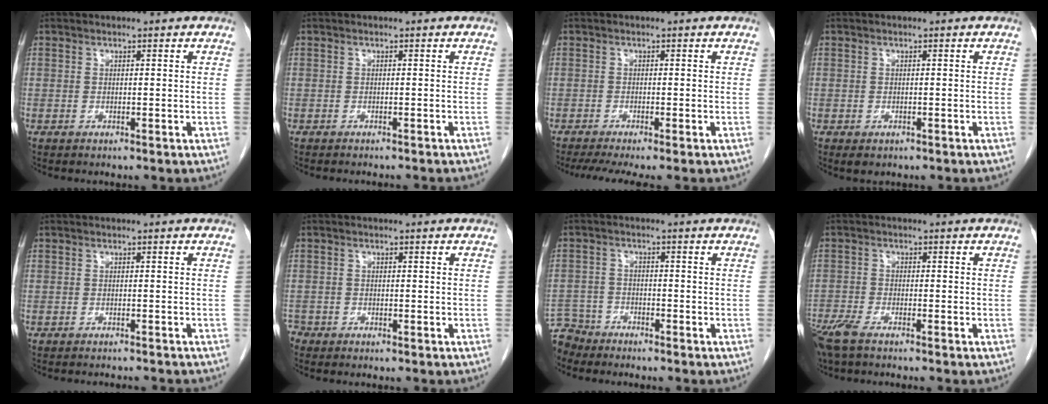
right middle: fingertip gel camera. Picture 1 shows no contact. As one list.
[{"total": 4.0, "force": [-3.7, 0.4, 1.4], "torque": [-0.017, -0.010, -0.043]}, {"total": 5.2, "force": [-3.9, 0.1, 3.4], "torque": [-0.052, -0.014, -0.065]}, {"total": 1.2, "force": [-0.7, 0.8, 0.7], "torque": [-0.010, -0.001, -0.002]}, {"total": 5.7, "force": [-5.5, 0.7, 1.6], "torque": [-0.014, -0.006, -0.060]}, {"total": 1.7, "force": [-1.5, 0.8, 0.0], "torque": [-0.005, 0.000, -0.027]}, {"total": 5.4, "force": [-5.1, 1.9, -0.6], "torque": [0.013, -0.007, -0.098]}, {"total": 5.9, "force": [-4.8, 0.8, 3.3], "torque": [-0.066, -0.014, -0.092]}]